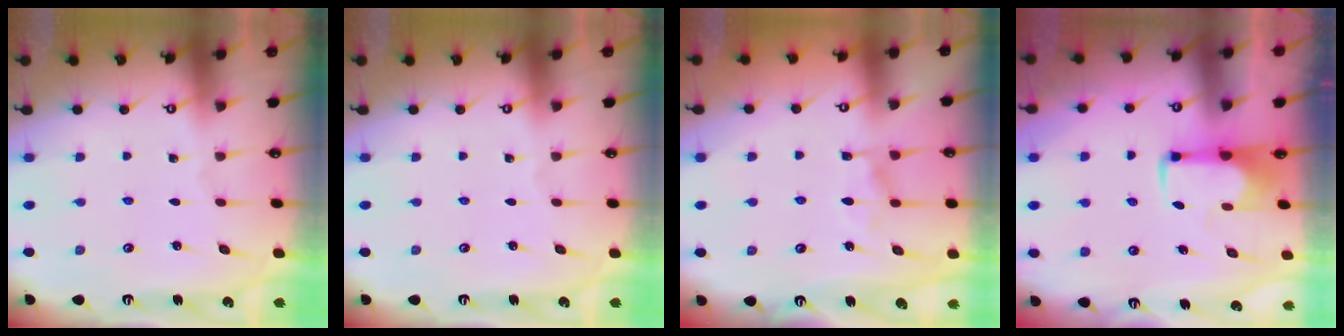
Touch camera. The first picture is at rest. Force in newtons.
{"total": 0.0}
{"total": 7.6, "press": 7.6, "slide": 0.9}
{"total": 2.0, "press": 1.9, "slide": 0.4}